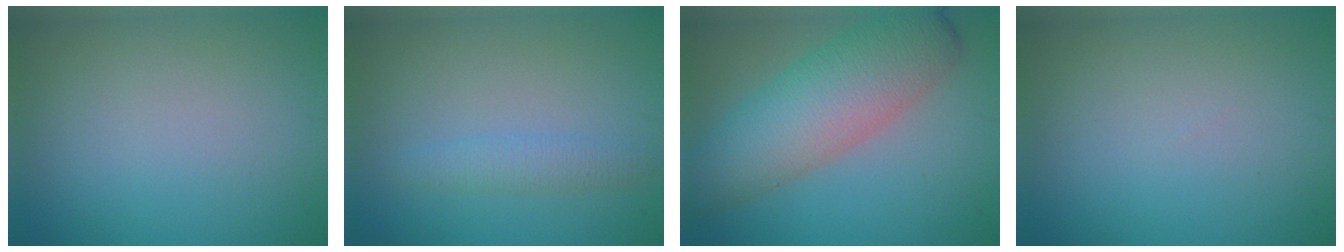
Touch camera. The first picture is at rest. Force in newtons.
{"total": 1.9, "press": 1.9, "slide": 0.1}
{"total": 8.9, "press": 8.9, "slide": 0.3}
{"total": 0.0}